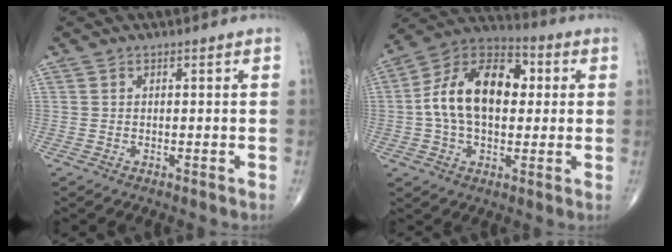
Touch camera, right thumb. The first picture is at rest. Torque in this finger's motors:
{"motor_torque": [2.39, 2.41, 1.25, -0.40, 0.15]}